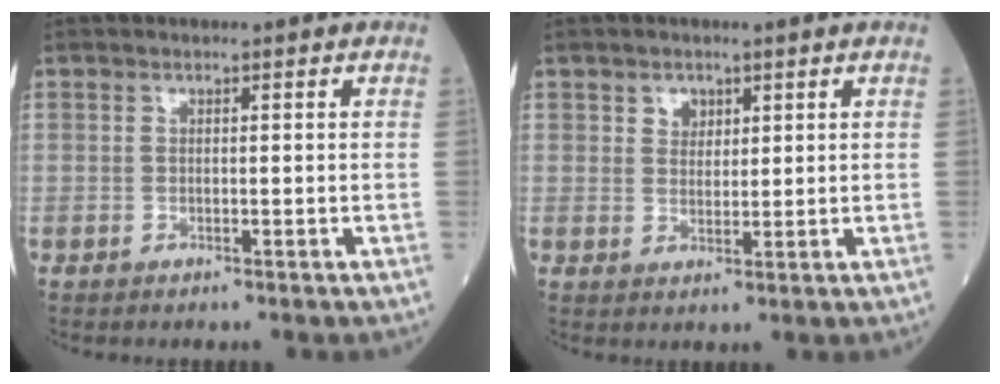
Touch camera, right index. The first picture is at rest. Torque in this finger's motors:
{"motor_torque": [0.01, 0.01, 0.00, 0.00]}